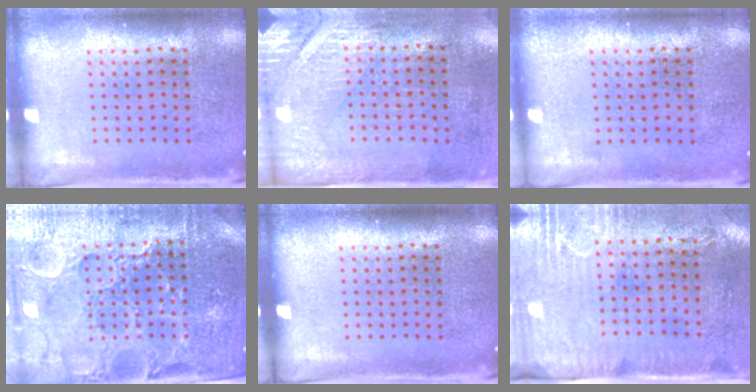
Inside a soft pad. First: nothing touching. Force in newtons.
{"total": 2.8, "press": 2.4, "slide": 1.4}
{"total": 0.0}
{"total": 4.2, "press": 4.1, "slide": 1.2}
{"total": 0.0}
{"total": 2.9, "press": 2.4, "slide": 1.7}